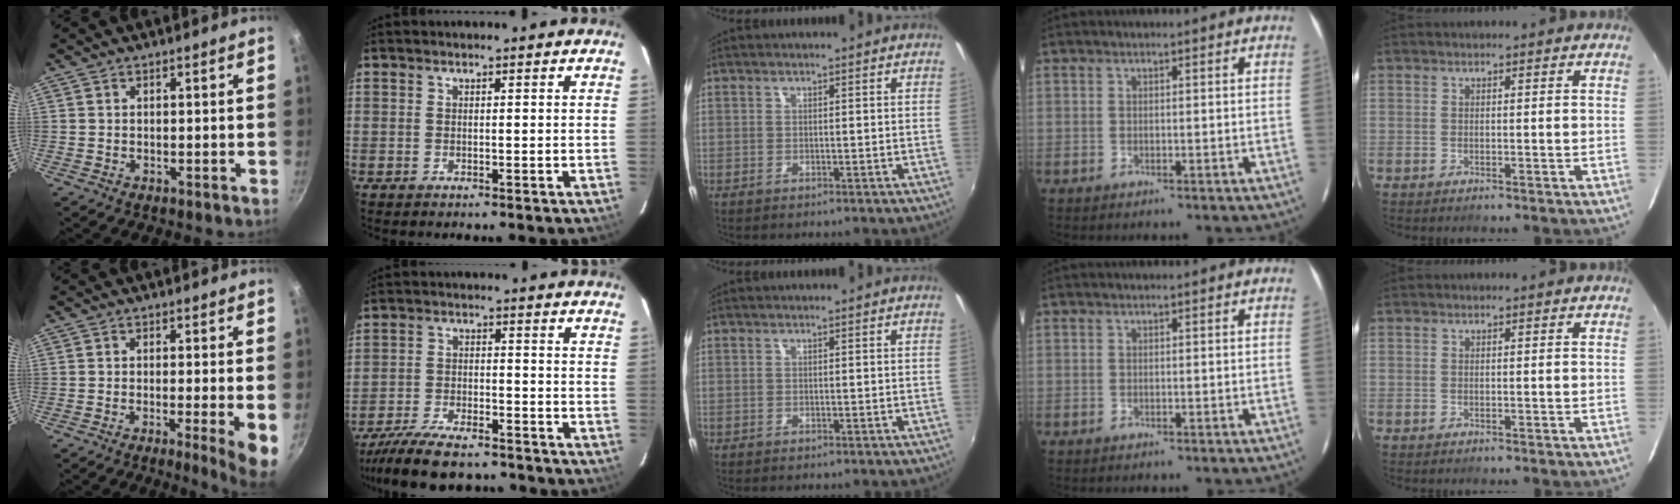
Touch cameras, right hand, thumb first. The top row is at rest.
{"thumb": {"total": 6.2, "force": [-1.4, 0.3, 6.0], "torque": [-0.084, -0.006, -0.021]}, "index": {"total": 14.2, "force": [-12.2, 4.0, 6.1], "torque": [-0.139, -0.013, -0.199]}}